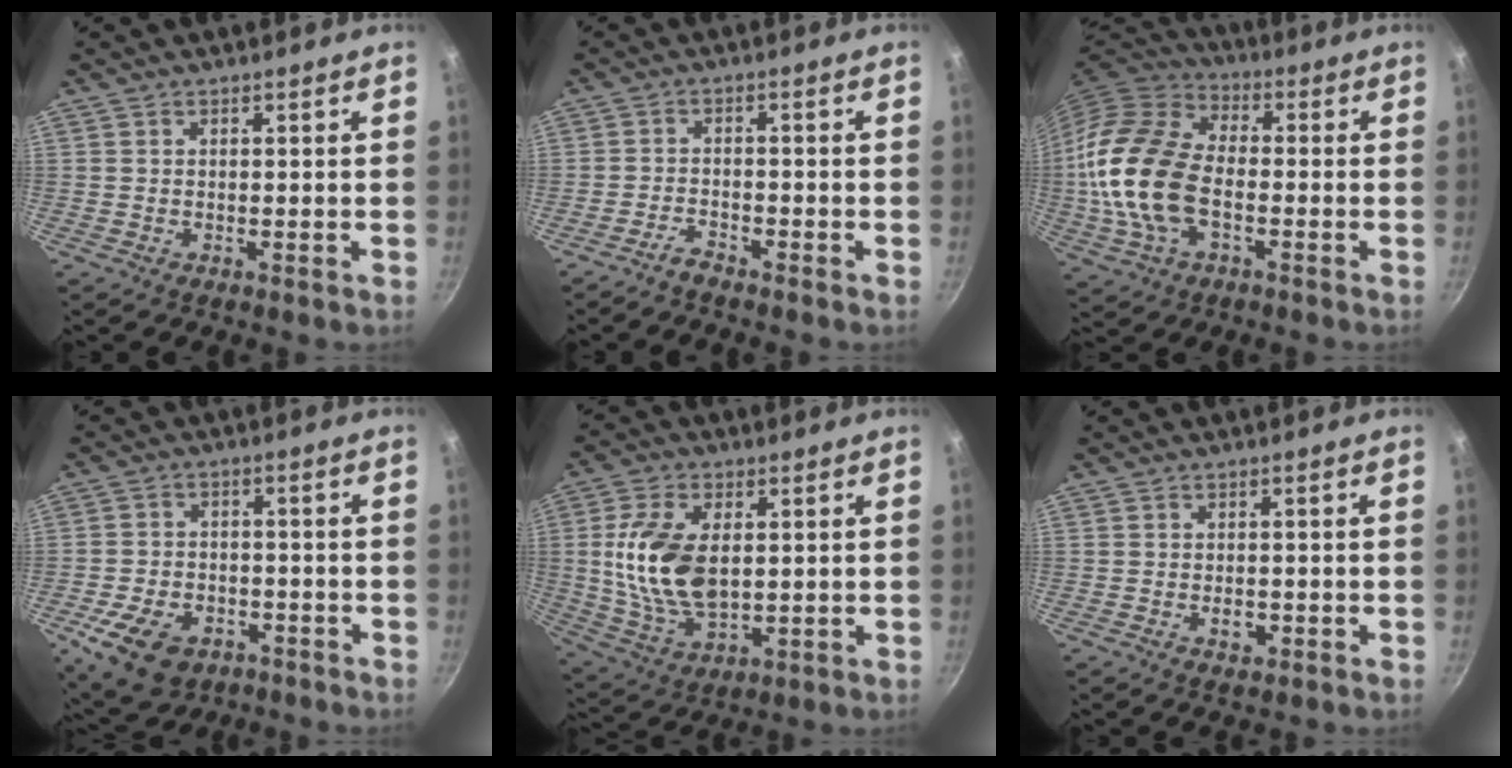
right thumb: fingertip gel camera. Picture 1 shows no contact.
{"total": 2.4, "force": [-2.3, 0.4, 0.6], "torque": [-0.014, 0.020, -0.046]}
{"total": 19.0, "force": [-2.7, 11.5, 14.9], "torque": [-0.287, 0.028, -0.063]}
{"total": 11.6, "force": [-5.4, 7.8, 6.8], "torque": [-0.110, 0.022, -0.082]}
{"total": 14.9, "force": [1.6, 8.7, 12.0], "torque": [-0.218, -0.013, 0.038]}
{"total": 2.2, "force": [-0.8, 1.4, 1.6], "torque": [-0.017, 0.005, -0.011]}